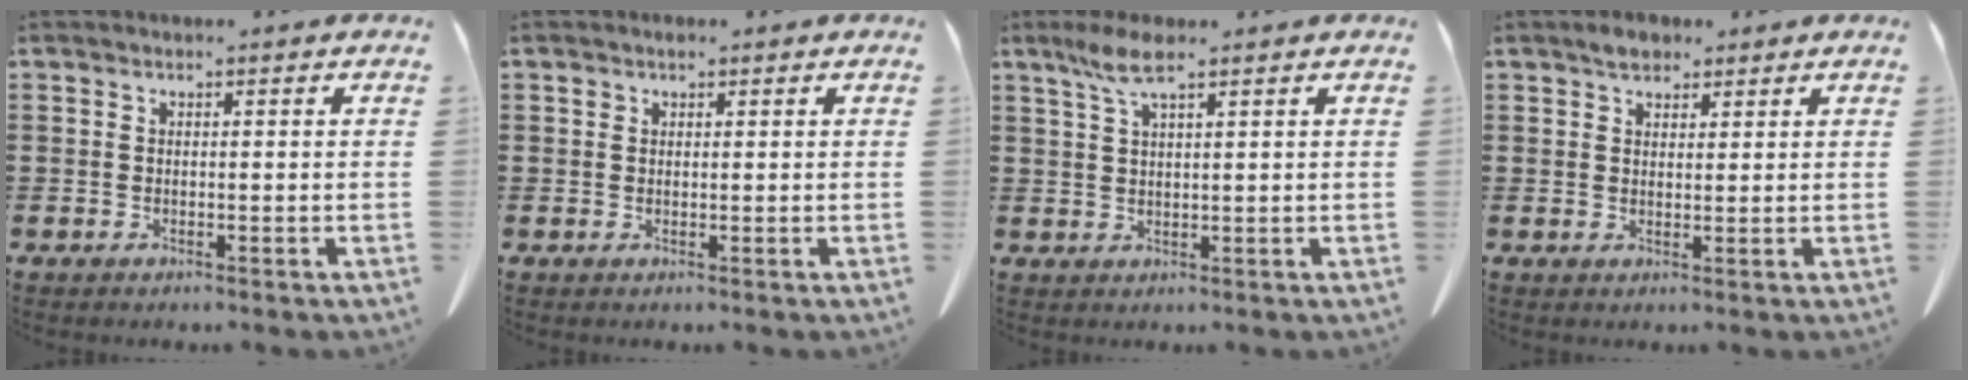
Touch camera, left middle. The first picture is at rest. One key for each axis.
{"total": 0.9, "fx": 0.5, "fy": 0.7, "fz": 0.3, "tx": -0.009, "ty": 0.005, "tz": 0.010}
{"total": 4.7, "fx": 2.8, "fy": 0.8, "fz": 3.6, "tx": -0.078, "ty": 0.005, "tz": 0.050}
{"total": 2.5, "fx": 2.1, "fy": 1.2, "fz": 0.7, "tx": -0.011, "ty": 0.003, "tz": 0.039}